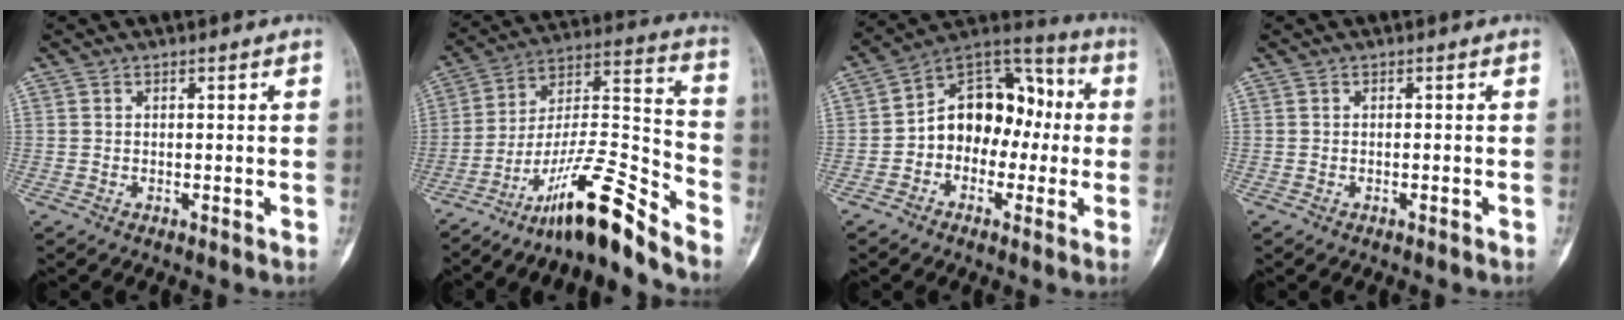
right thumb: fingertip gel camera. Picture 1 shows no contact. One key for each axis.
{"total": 16.7, "fx": -12.8, "fy": 2.1, "fz": 10.6, "tx": -0.186, "ty": 0.111, "tz": -0.222}
{"total": 14.7, "fx": -1.0, "fy": 10.8, "fz": 10.0, "tx": -0.102, "ty": 0.051, "tz": -0.031}
{"total": 0.0}